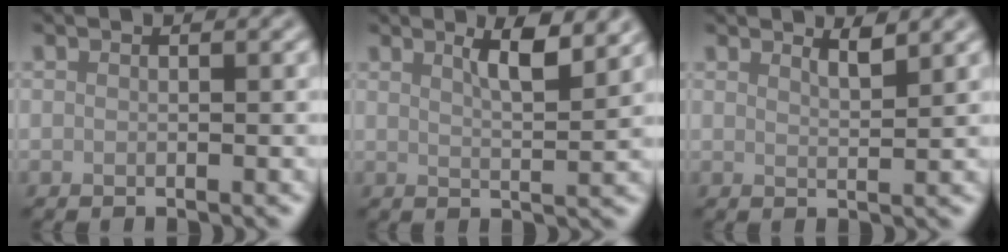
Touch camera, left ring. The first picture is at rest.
{"total": 3.6, "force": [2.1, 0.8, 2.9], "torque": [-0.042, 0.000, 0.035]}
{"total": 1.7, "force": [1.4, 0.4, 0.9], "torque": [-0.007, 0.001, 0.021]}